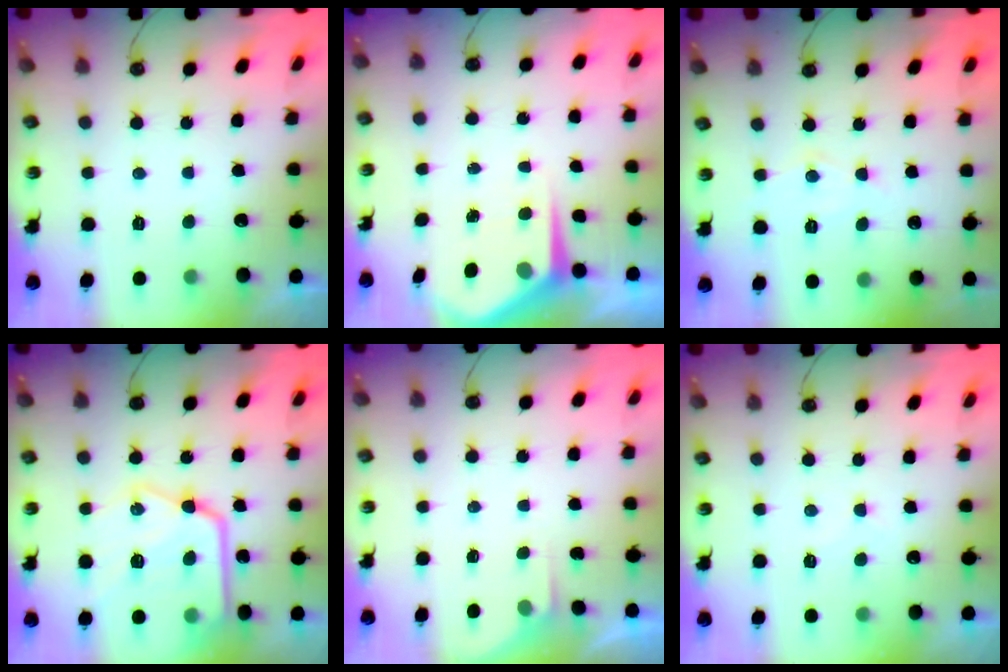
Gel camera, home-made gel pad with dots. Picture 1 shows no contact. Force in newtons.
{"total": 6.5, "press": 6.5, "slide": 0.2}
{"total": 7.2, "press": 7.2, "slide": 0.3}
{"total": 22.1, "press": 22.0, "slide": 2.2}
{"total": 2.7, "press": 2.7, "slide": 0.4}
{"total": 4.7, "press": 4.7, "slide": 0.6}